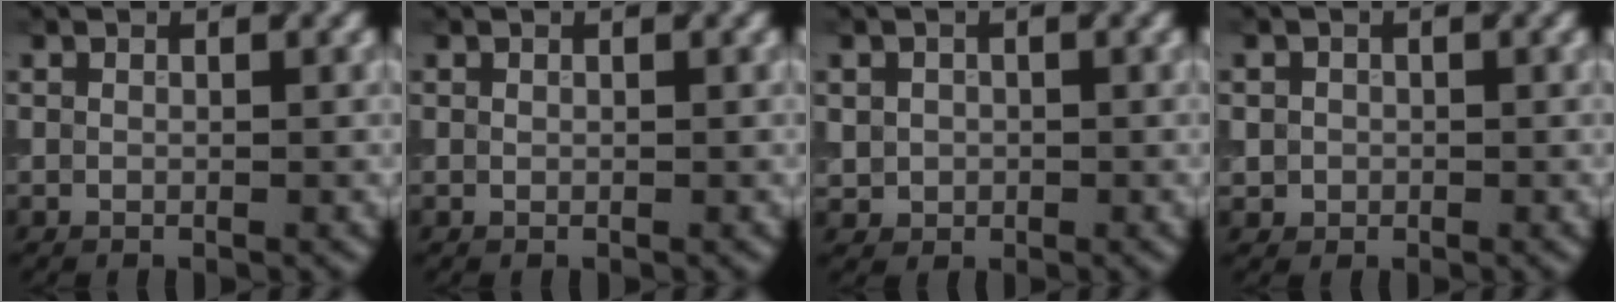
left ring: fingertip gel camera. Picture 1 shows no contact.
{"total": 0.0}
{"total": 1.5, "force": [0.0, 1.5, 0.3], "torque": [0.000, -0.006, 0.002]}
{"total": 1.2, "force": [0.0, 1.2, 0.1], "torque": [0.011, -0.004, 0.000]}